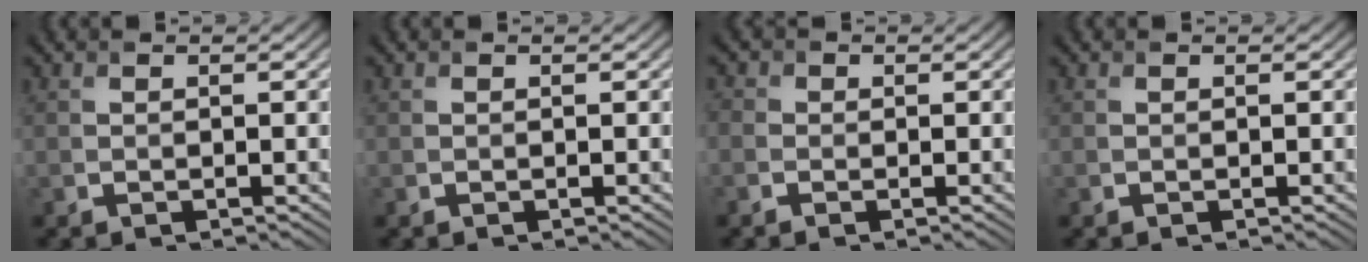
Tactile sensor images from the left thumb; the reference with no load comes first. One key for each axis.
{"total": 0.0}
{"total": 1.9, "fx": -0.7, "fy": 1.7, "fz": 0.7, "tx": -0.016, "ty": -0.001, "tz": -0.021}
{"total": 0.0}